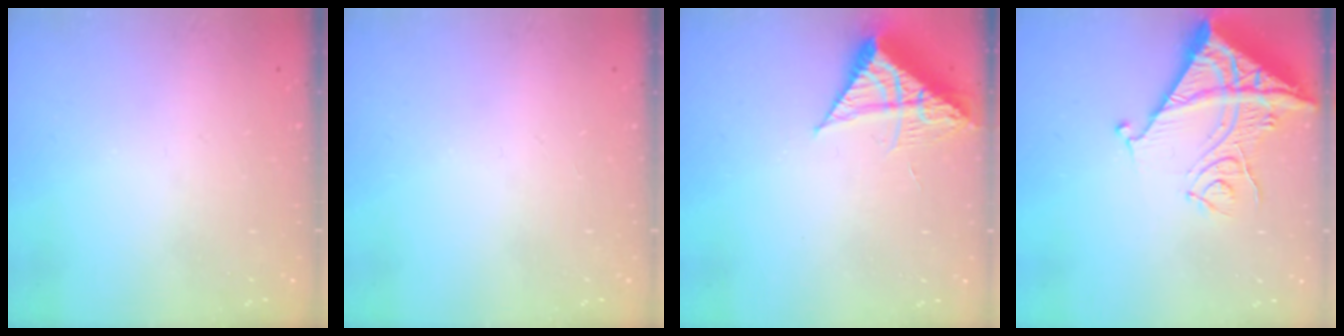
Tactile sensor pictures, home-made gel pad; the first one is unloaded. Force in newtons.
{"total": 0.0}
{"total": 8.8, "press": 8.8, "slide": 1.0}
{"total": 16.7, "press": 16.6, "slide": 1.8}